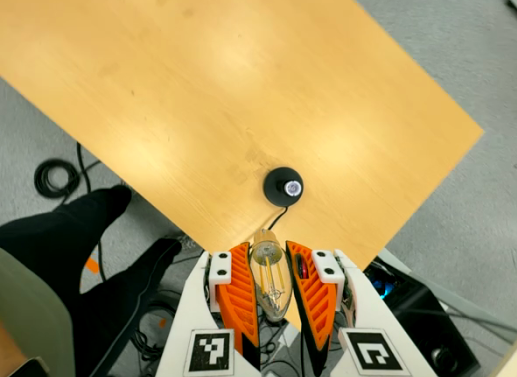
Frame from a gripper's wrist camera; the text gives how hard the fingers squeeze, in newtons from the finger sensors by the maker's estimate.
{"total": 19.4, "left": 20.3, "right": 18.4}